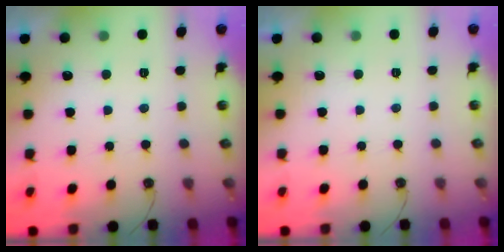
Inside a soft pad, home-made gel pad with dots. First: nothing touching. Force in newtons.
{"total": 0.0}